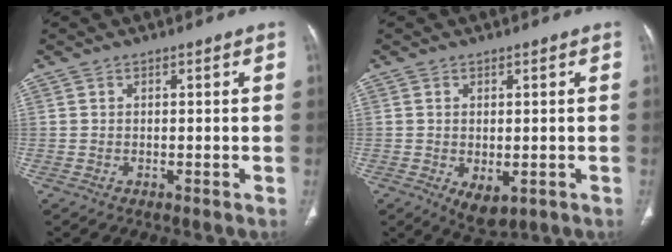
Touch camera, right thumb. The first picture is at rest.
{"total": 5.1, "force": [-1.3, 2.8, 4.0], "torque": [-0.059, -0.011, -0.006]}